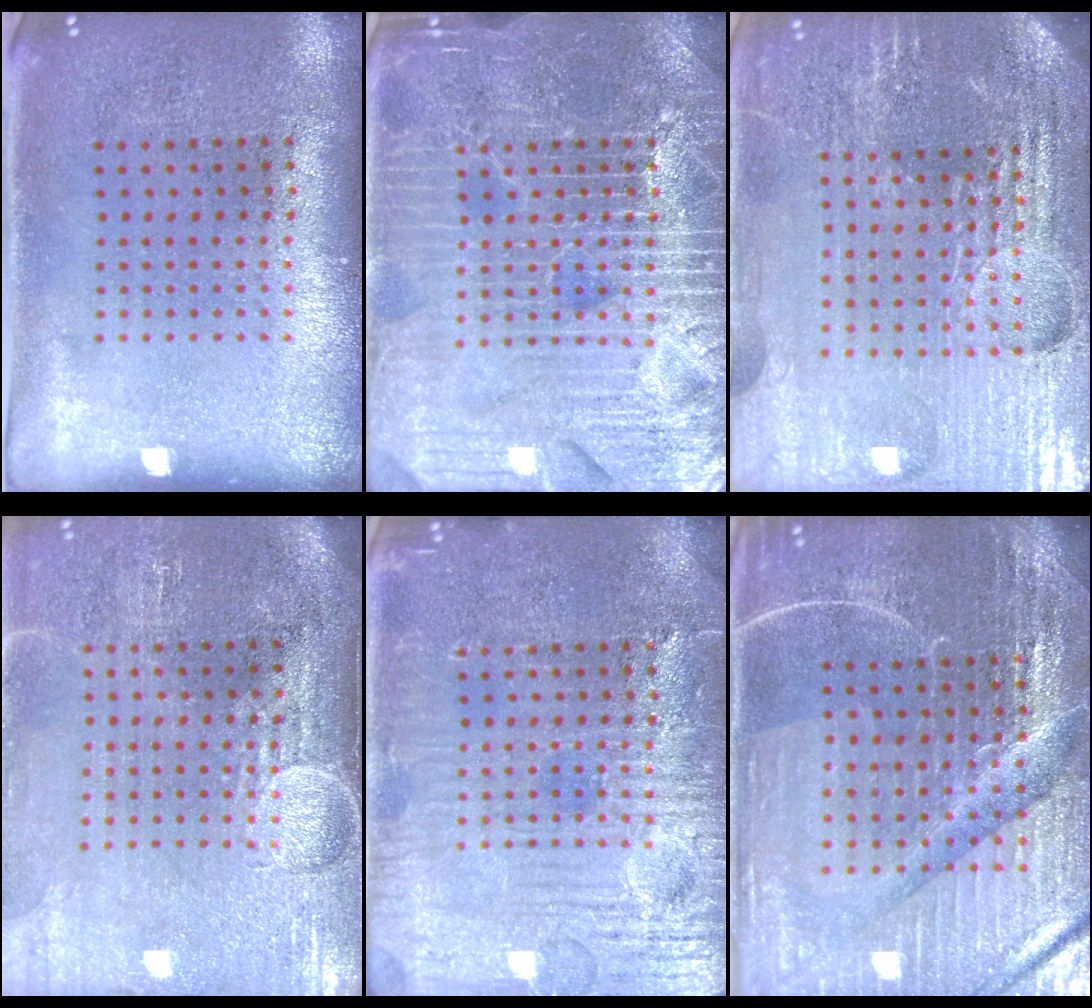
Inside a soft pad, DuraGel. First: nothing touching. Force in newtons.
{"total": 7.0, "press": 6.9, "slide": 0.9}
{"total": 5.5, "press": 5.0, "slide": 2.4}
{"total": 4.3, "press": 3.7, "slide": 2.1}
{"total": 5.7, "press": 5.7, "slide": 0.6}
{"total": 5.3, "press": 4.9, "slide": 1.9}